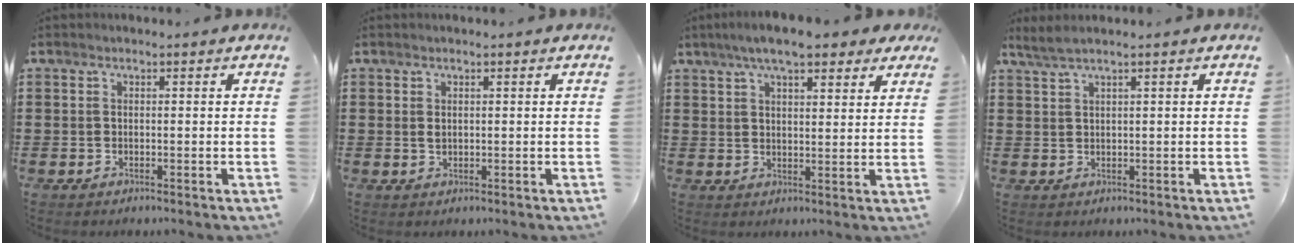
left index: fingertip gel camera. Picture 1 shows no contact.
{"total": 0.9, "force": [0.2, 0.6, 0.7], "torque": [-0.015, 0.004, 0.003]}
{"total": 7.3, "force": [5.7, 1.7, 4.3], "torque": [-0.099, 0.002, 0.104]}
{"total": 1.9, "force": [1.2, -0.1, 1.4], "torque": [-0.028, -0.002, 0.022]}